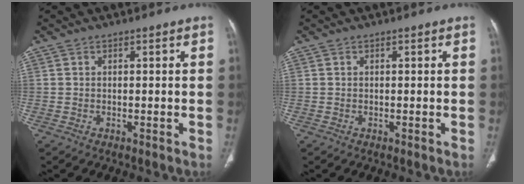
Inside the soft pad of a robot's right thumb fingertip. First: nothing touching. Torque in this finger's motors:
{"motor_torque": [1.06, 0.99, 0.08, -0.08, 0.02]}